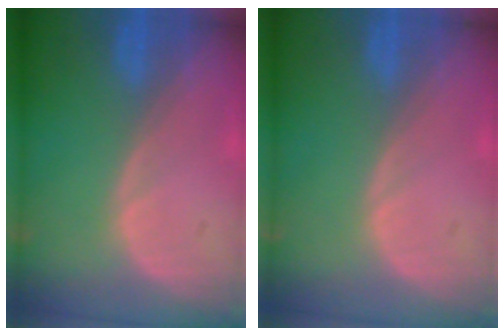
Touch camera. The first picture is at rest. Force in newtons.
{"total": 0.0}